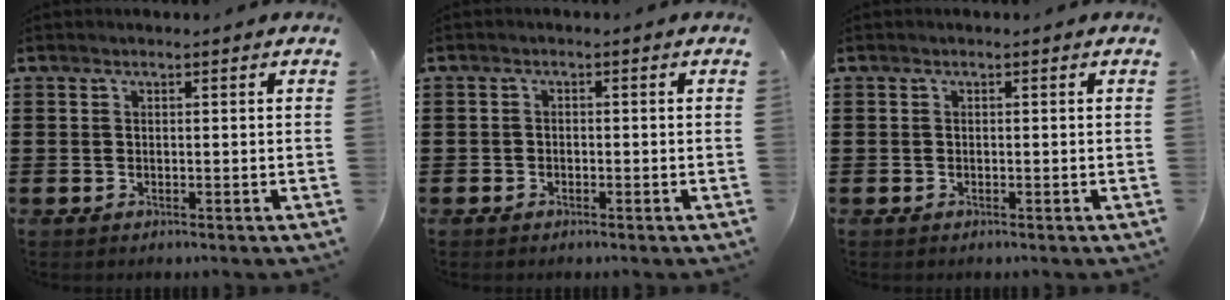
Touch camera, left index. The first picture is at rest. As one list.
[{"total": 1.0, "force": [-0.8, 0.6, 0.0], "torque": [-0.004, 0.001, -0.019]}, {"total": 0.0}]